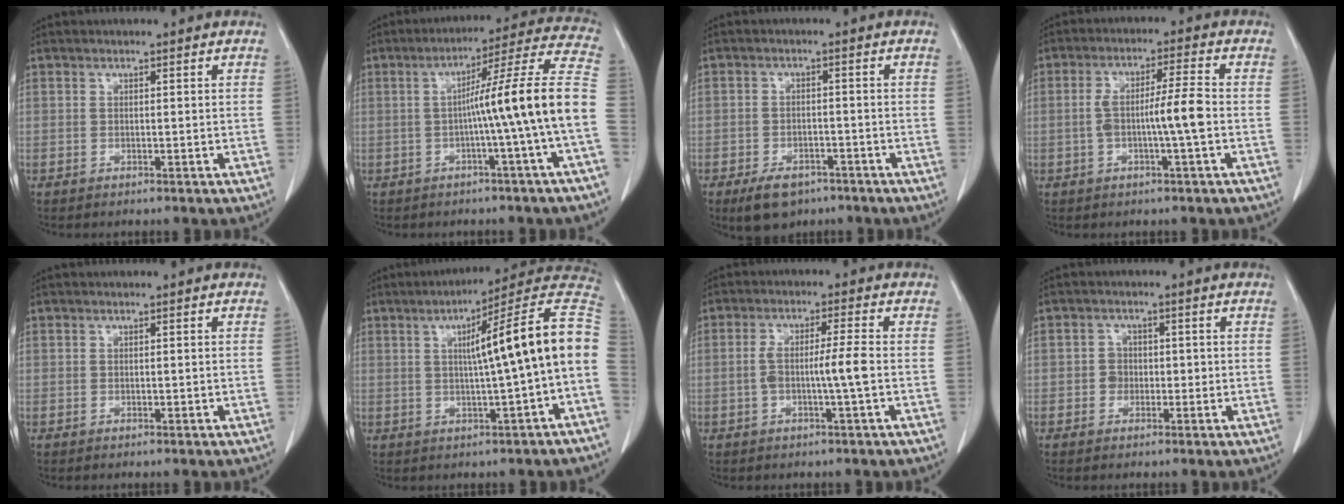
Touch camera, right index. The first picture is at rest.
{"total": 14.5, "force": [-2.3, -2.4, 14.1], "torque": [-0.189, 0.024, -0.041]}
{"total": 5.9, "force": [-4.1, 3.2, 2.8], "torque": [-0.049, -0.002, -0.059]}
{"total": 6.5, "force": [-1.2, -0.2, 6.4], "torque": [-0.122, 0.013, -0.020]}
{"total": 0.0}
{"total": 15.4, "force": [0.5, -0.4, 15.4], "torque": [-0.208, 0.035, 0.001]}
{"total": 5.2, "force": [-1.0, -0.3, 5.1], "torque": [-0.099, 0.010, -0.015]}
{"total": 2.2, "force": [-0.4, 2.0, 0.7], "torque": [-0.005, 0.010, -0.007]}